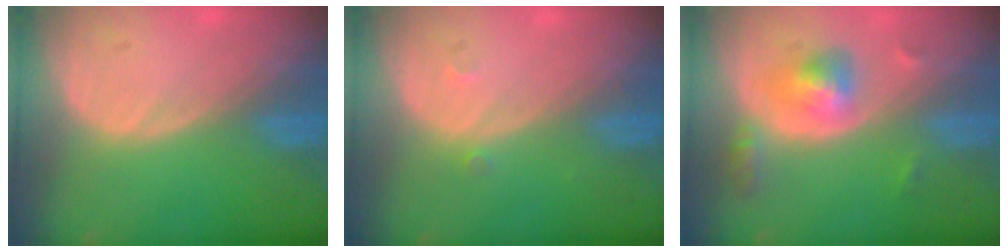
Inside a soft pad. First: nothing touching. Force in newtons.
{"total": 0.9, "press": 0.7, "slide": 0.5}
{"total": 5.1, "press": 5.0, "slide": 1.1}